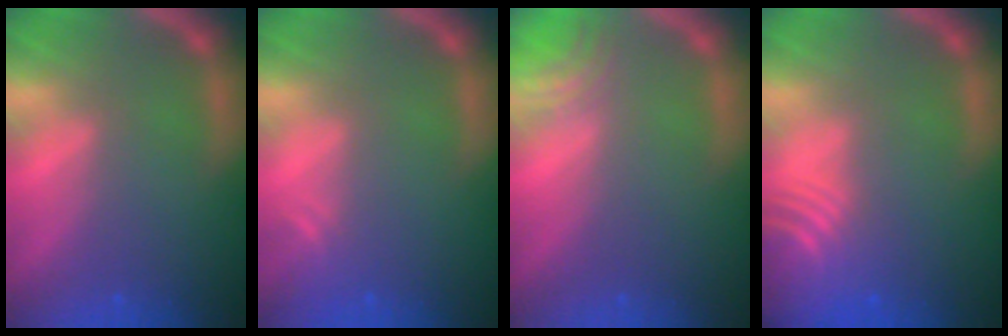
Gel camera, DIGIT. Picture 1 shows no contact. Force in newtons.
{"total": 1.5}
{"total": 2.0}
{"total": 8.0}